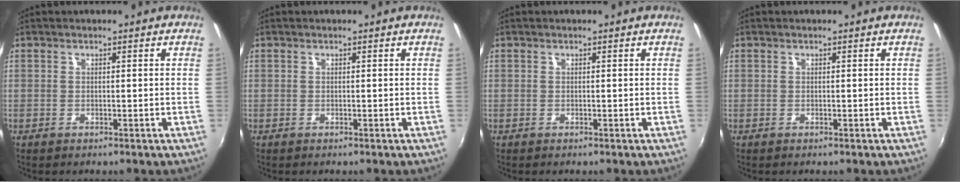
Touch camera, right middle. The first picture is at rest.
{"total": 0.0}
{"total": 0.0}
{"total": 0.0}